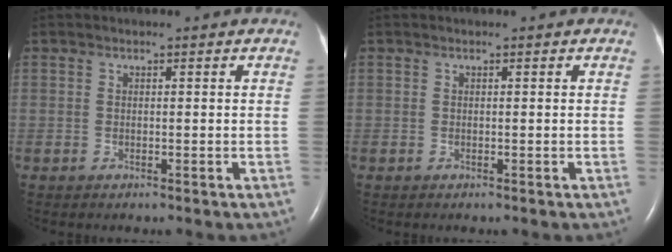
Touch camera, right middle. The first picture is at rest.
{"total": 0.0}